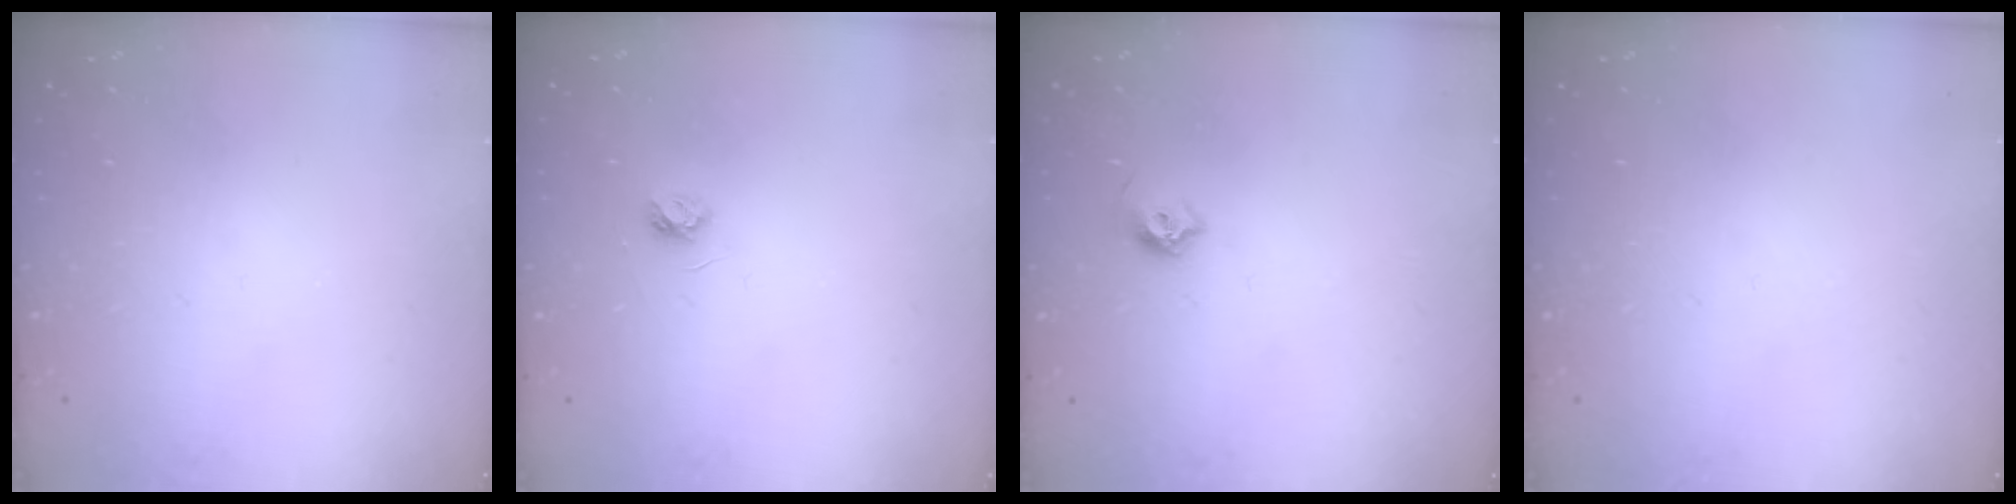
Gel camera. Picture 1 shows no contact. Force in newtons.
{"total": 3.7, "press": 3.7, "slide": 0.4}
{"total": 5.5, "press": 5.3, "slide": 1.2}
{"total": 0.0}